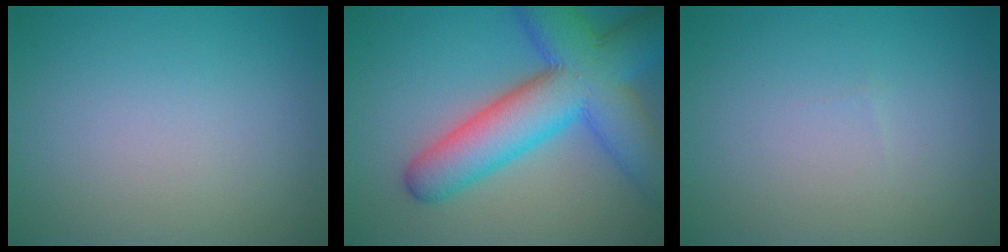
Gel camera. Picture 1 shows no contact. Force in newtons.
{"total": 11.1, "press": 11.1, "slide": 0.4}
{"total": 0.0}